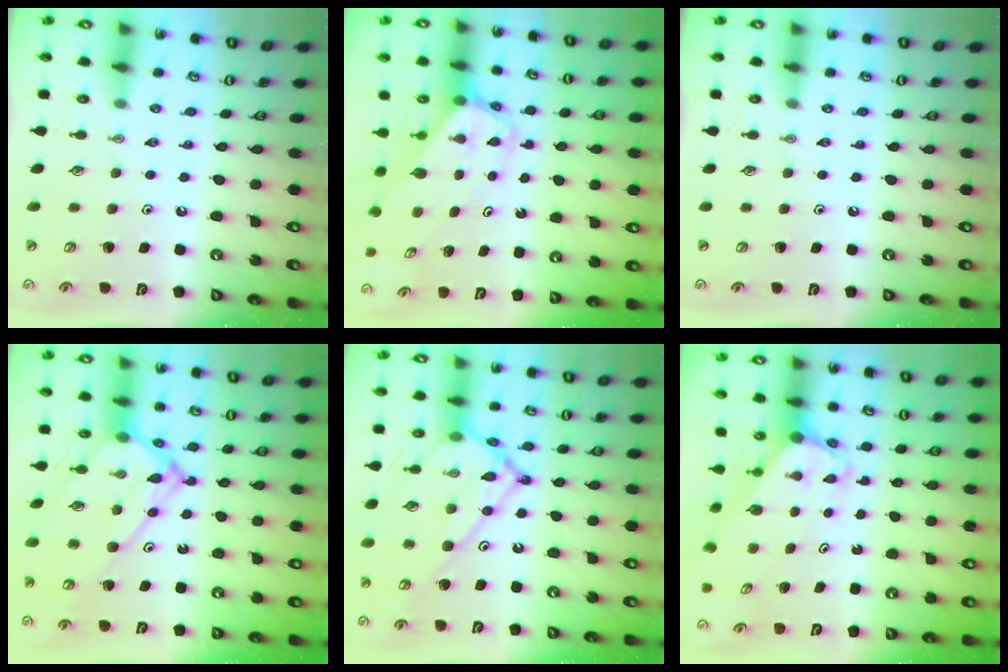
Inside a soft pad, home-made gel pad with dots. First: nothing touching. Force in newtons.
{"total": 3.7, "press": 3.7, "slide": 0.4}
{"total": 0.0}
{"total": 14.1, "press": 14.0, "slide": 1.6}
{"total": 15.7, "press": 15.6, "slide": 1.6}
{"total": 3.3, "press": 3.3, "slide": 0.1}